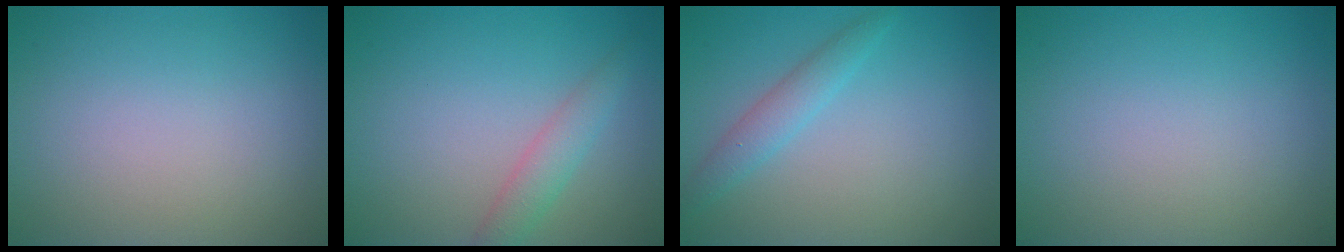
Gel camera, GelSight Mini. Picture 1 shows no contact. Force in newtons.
{"total": 2.3, "press": 2.3, "slide": 0.0}
{"total": 2.1, "press": 2.1, "slide": 0.1}
{"total": 0.0}